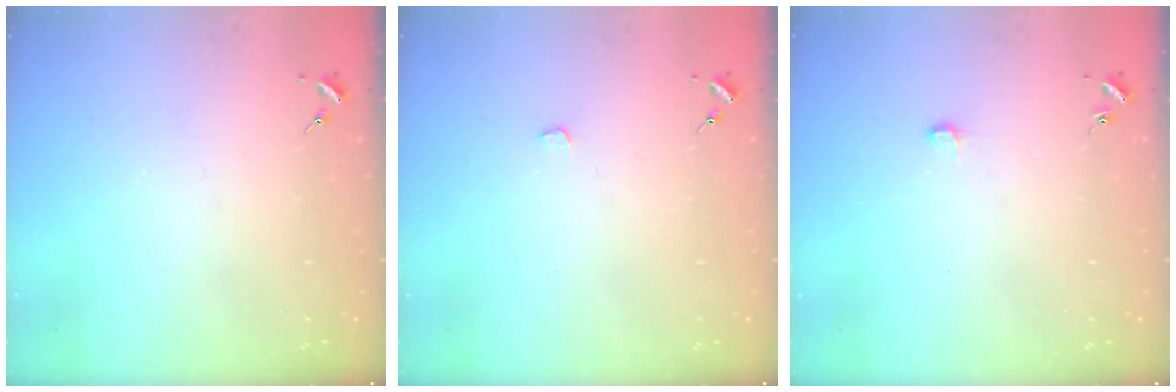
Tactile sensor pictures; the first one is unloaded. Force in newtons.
{"total": 1.3, "press": 1.3, "slide": 0.1}
{"total": 3.9, "press": 3.9, "slide": 0.3}